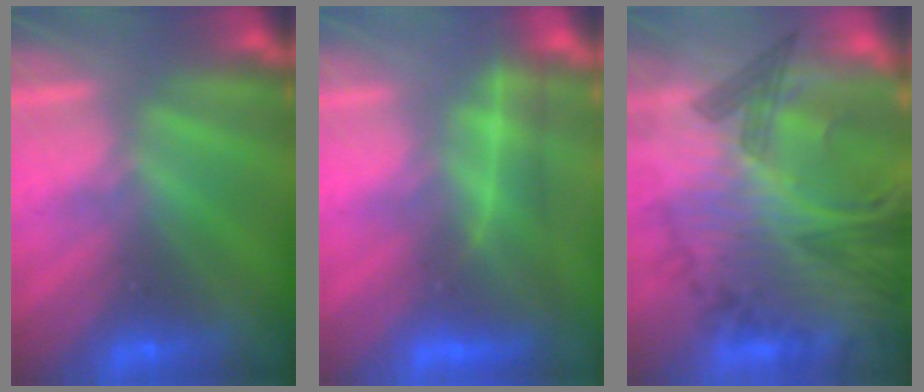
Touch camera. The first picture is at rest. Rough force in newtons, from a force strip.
{"total": 3.8}
{"total": 7.3}